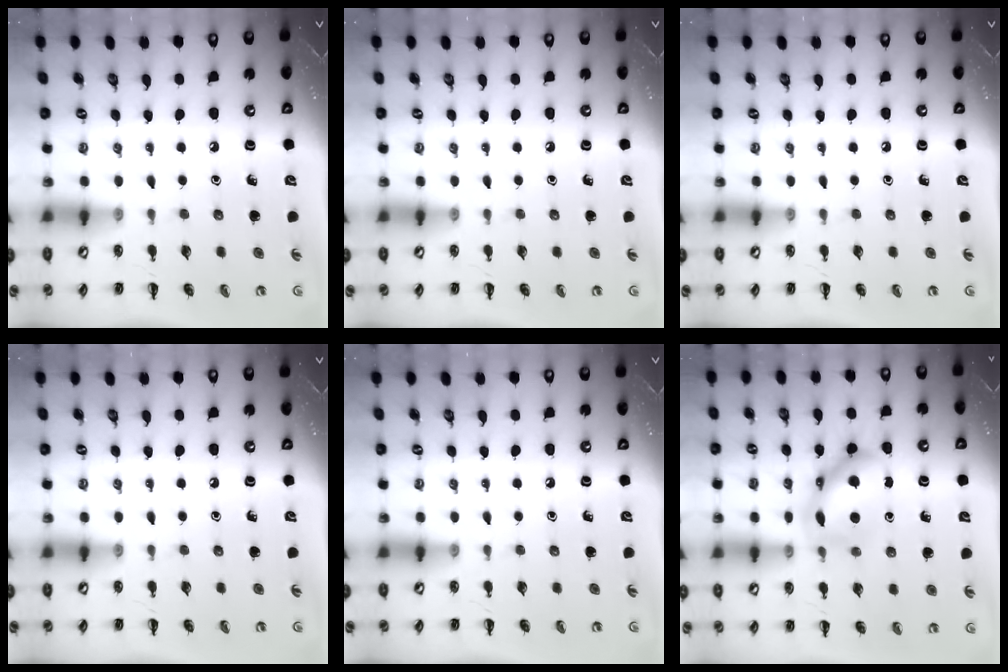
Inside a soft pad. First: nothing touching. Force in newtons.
{"total": 0.0}
{"total": 0.0}
{"total": 0.0}
{"total": 0.0}
{"total": 10.7, "press": 10.6, "slide": 0.7}